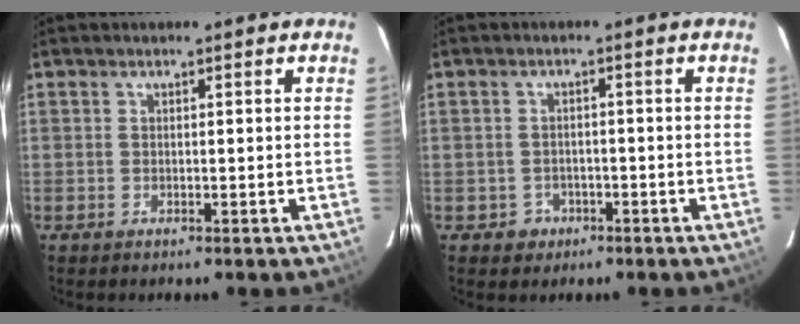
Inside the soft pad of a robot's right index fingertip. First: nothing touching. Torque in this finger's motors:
{"motor_torque": [-0.04, -0.01, -0.18, -0.08]}